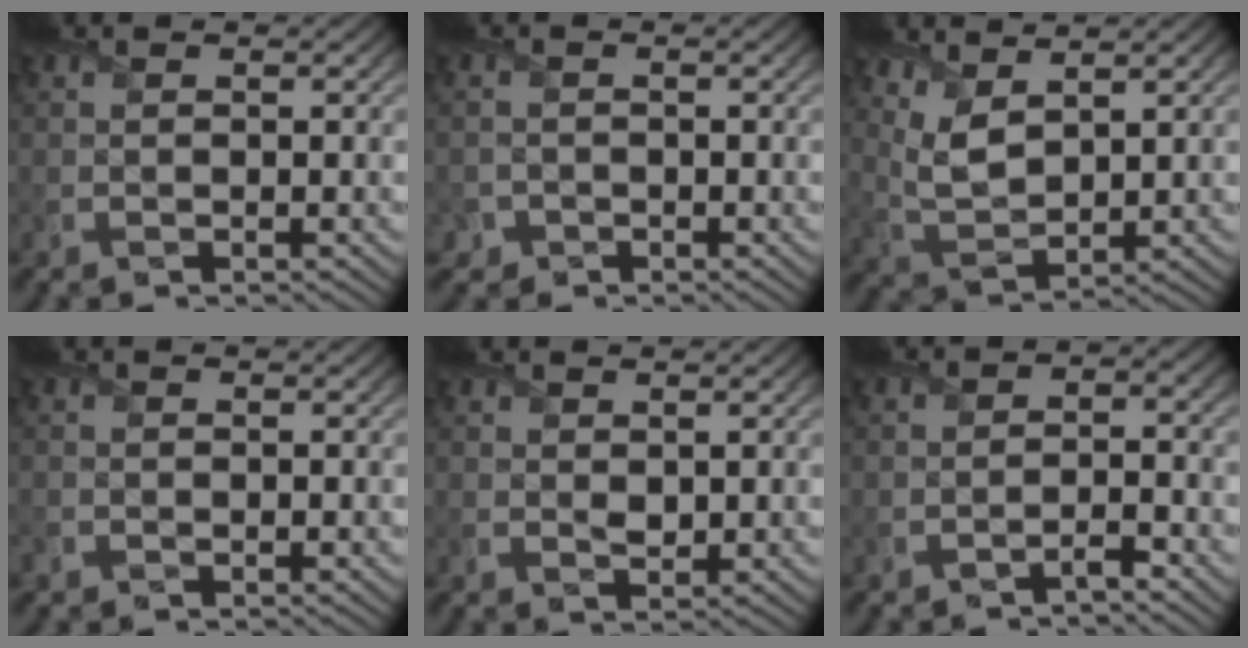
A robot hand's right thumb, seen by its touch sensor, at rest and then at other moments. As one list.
[{"total": 1.7, "force": [-1.0, 1.4, 0.2], "torque": [0.002, -0.004, -0.023]}, {"total": 5.9, "force": [3.8, 2.5, 3.8], "torque": [-0.100, 0.001, 0.084]}, {"total": 0.8, "force": [-0.5, 0.6, 0.1], "torque": [-0.003, -0.006, -0.009]}, {"total": 1.4, "force": [0.5, 0.9, 0.9], "torque": [-0.018, -0.005, 0.013]}, {"total": 2.5, "force": [-1.9, 0.7, 1.5], "torque": [-0.024, 0.005, -0.037]}]